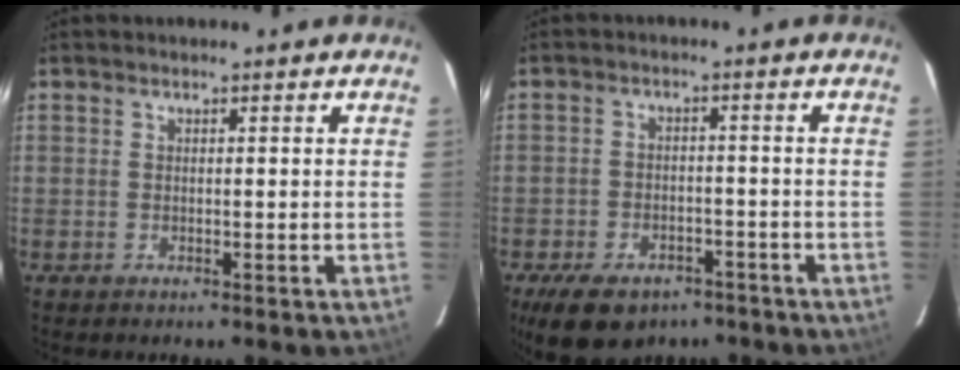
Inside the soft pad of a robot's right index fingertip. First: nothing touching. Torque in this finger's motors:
{"motor_torque": [0.93, -0.82, 0.34, 0.06]}